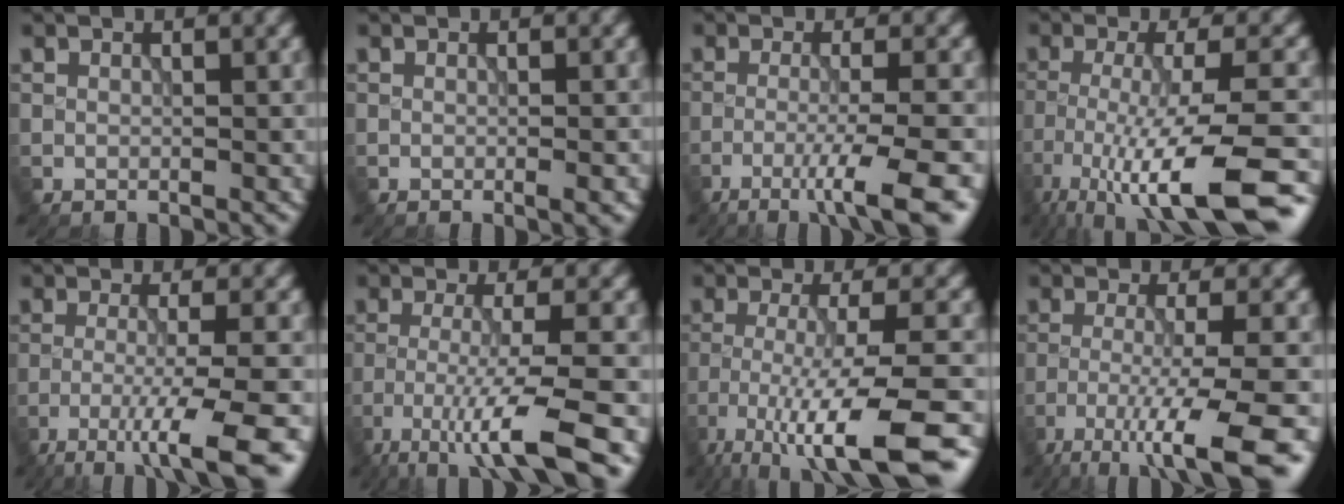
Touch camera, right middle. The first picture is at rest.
{"total": 1.4, "force": [-0.3, 0.4, 1.3], "torque": [-0.013, 0.001, -0.005]}
{"total": 6.7, "force": [-3.6, 0.9, 5.6], "torque": [-0.084, 0.004, -0.064]}
{"total": 12.5, "force": [-7.3, 2.9, 9.7], "torque": [-0.177, -0.012, -0.115]}
{"total": 7.5, "force": [-4.2, 1.1, 6.1], "torque": [-0.097, 0.002, -0.075]}
{"total": 8.1, "force": [-4.8, 1.4, 6.5], "torque": [-0.110, -0.004, -0.089]}
{"total": 11.3, "force": [-6.8, 2.4, 8.7], "torque": [-0.153, -0.007, -0.112]}
{"total": 9.0, "force": [-5.5, 1.6, 7.0], "torque": [-0.114, -0.004, -0.093]}